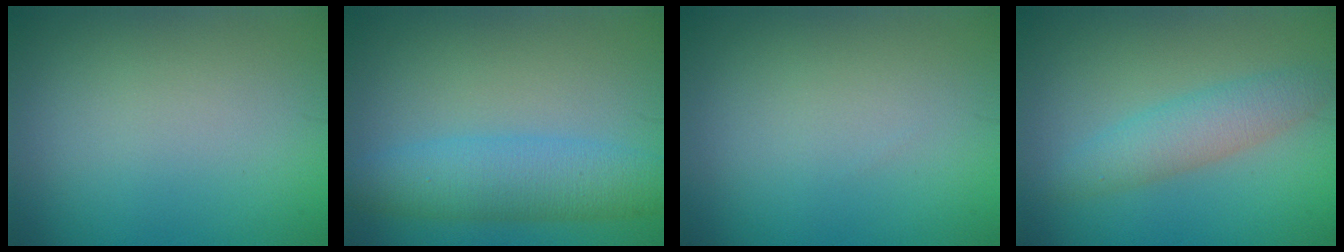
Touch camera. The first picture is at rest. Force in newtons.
{"total": 5.4, "press": 5.4, "slide": 0.2}
{"total": 0.0}
{"total": 3.3, "press": 3.3, "slide": 0.1}